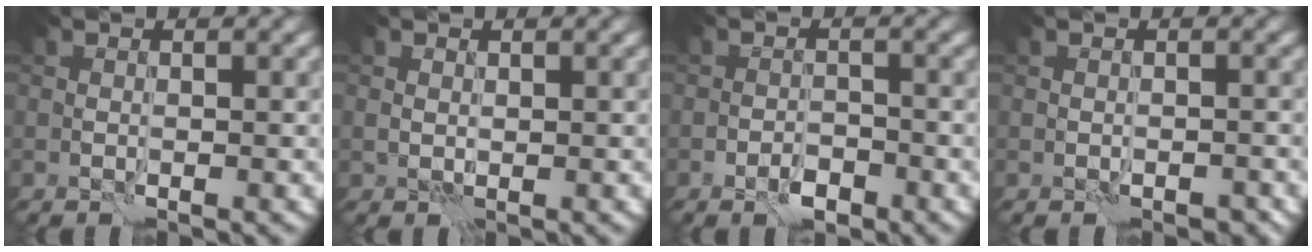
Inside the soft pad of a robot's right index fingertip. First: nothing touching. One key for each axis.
{"total": 0.6, "fx": 0.4, "fy": 0.4, "fz": -0.1, "tx": 0.005, "ty": -0.002, "tz": 0.007}
{"total": 2.0, "fx": -1.3, "fy": 1.0, "fz": 1.1, "tx": -0.014, "ty": 0.003, "tz": -0.025}
{"total": 1.3, "fx": -1.0, "fy": 0.8, "fz": 0.4, "tx": -0.009, "ty": 0.004, "tz": -0.011}